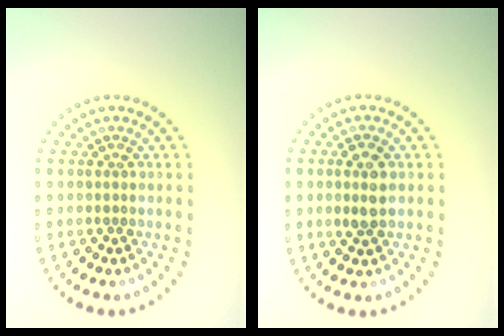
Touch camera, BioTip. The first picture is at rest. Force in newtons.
{"total": 2.1, "press": 2.1, "slide": 0.4}